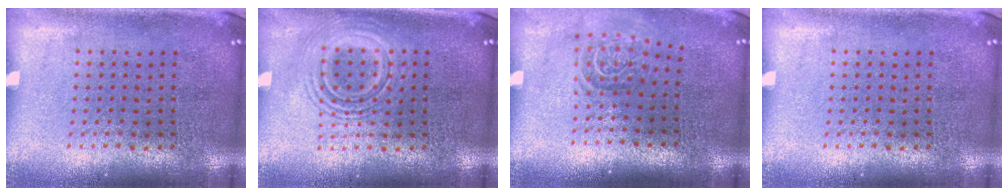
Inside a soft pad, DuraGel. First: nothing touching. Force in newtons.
{"total": 2.3, "press": 2.3, "slide": 0.4}
{"total": 1.6, "press": 1.1, "slide": 1.1}
{"total": 0.0}